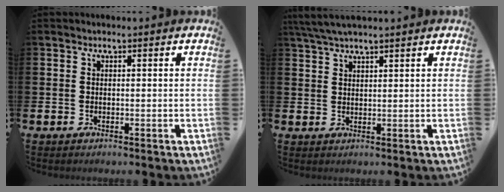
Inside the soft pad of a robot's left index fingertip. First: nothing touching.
{"total": 3.9, "force": [3.3, 0.6, 1.9], "torque": [-0.048, -0.004, 0.063]}